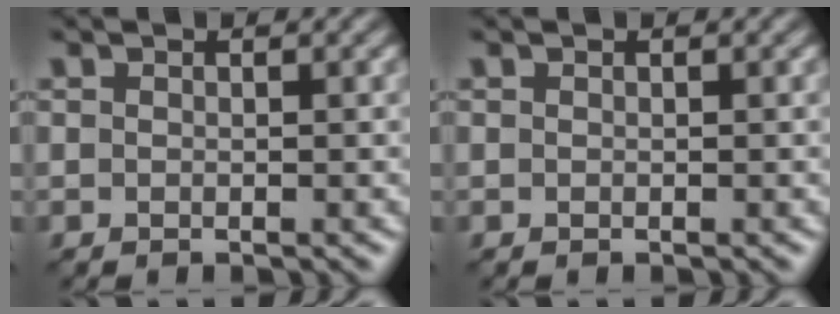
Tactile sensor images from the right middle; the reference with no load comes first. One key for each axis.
{"total": 0.0}